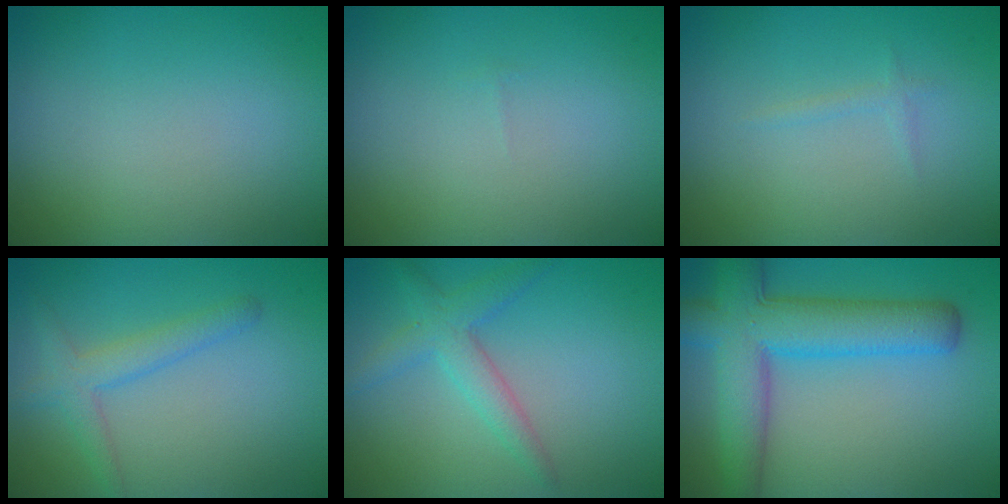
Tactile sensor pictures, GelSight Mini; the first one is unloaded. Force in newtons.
{"total": 0.0}
{"total": 0.7, "press": 0.7, "slide": 0.1}
{"total": 2.0, "press": 2.0, "slide": 0.1}
{"total": 2.1, "press": 2.1, "slide": 0.1}
{"total": 8.1, "press": 8.1, "slide": 0.3}